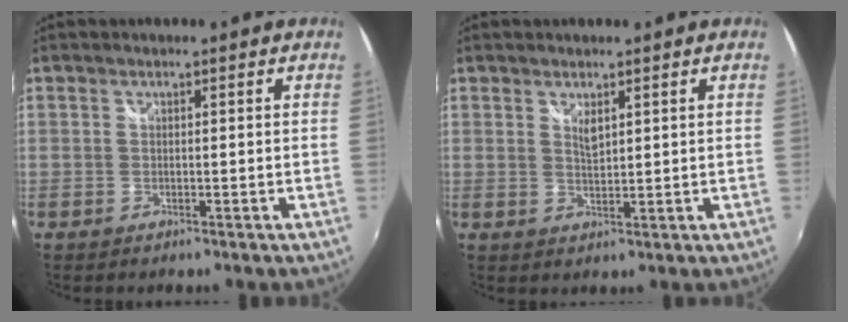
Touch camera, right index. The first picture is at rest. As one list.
[{"total": 2.2, "force": [1.3, 0.7, 1.6], "torque": [-0.025, -0.001, 0.023]}]